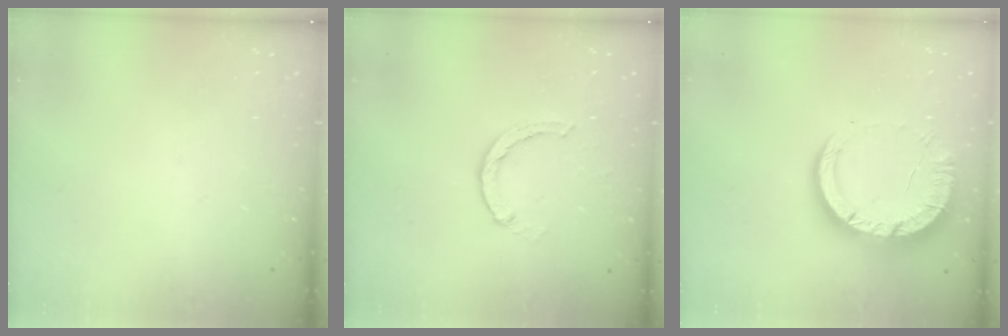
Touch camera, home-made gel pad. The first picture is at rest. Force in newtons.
{"total": 1.8, "press": 1.8, "slide": 0.2}
{"total": 14.0, "press": 13.9, "slide": 1.4}